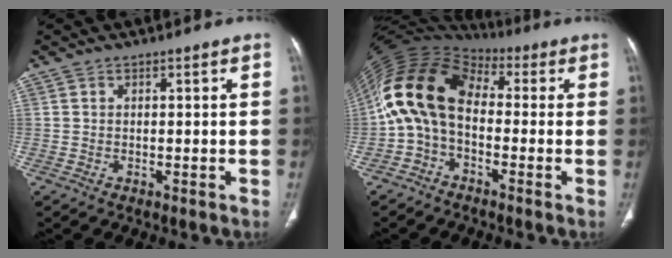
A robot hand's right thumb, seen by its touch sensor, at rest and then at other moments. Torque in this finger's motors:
{"motor_torque": [2.54, 2.46, 1.78, -0.99, 0.30]}